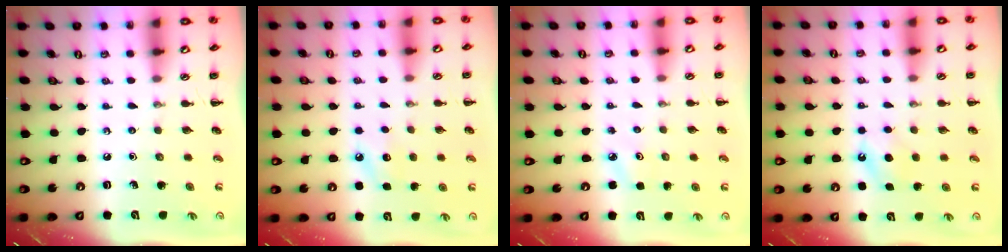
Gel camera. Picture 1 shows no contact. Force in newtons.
{"total": 7.1, "press": 7.0, "slide": 1.5}
{"total": 2.7, "press": 2.5, "slide": 0.8}
{"total": 7.5, "press": 7.3, "slide": 1.9}